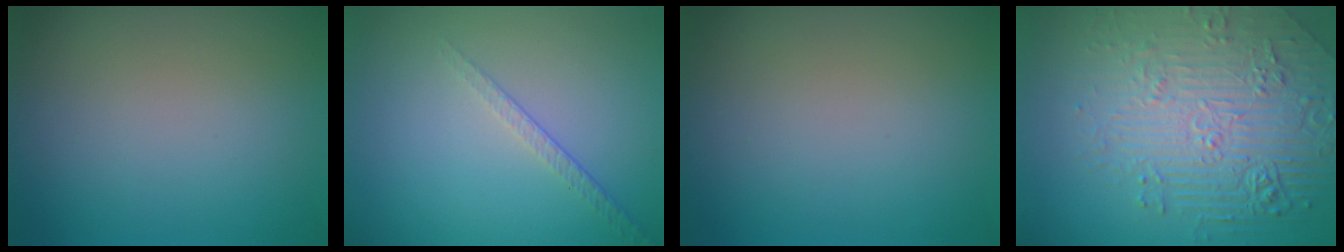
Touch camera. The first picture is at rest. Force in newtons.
{"total": 1.4, "press": 0.8, "slide": 1.1}
{"total": 0.0}
{"total": 6.9, "press": 5.6, "slide": 4.0}